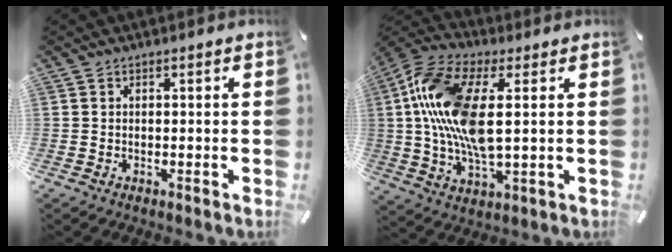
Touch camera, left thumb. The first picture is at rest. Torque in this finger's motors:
{"motor_torque": [0.55, 1.31, 2.04, -0.73, 0.39]}